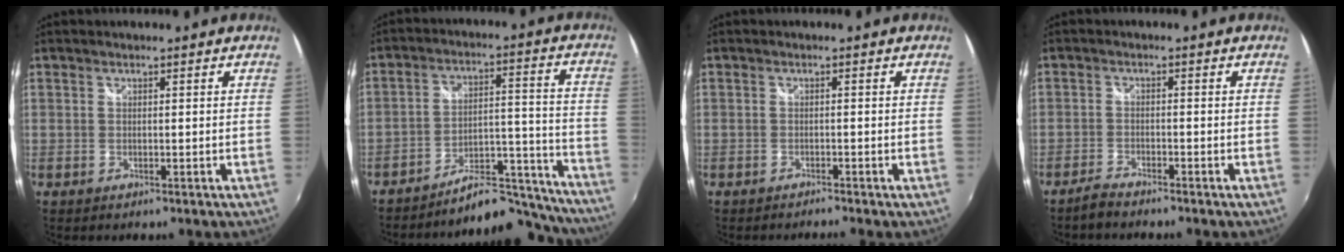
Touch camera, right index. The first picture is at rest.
{"total": 18.1, "force": [-17.4, 3.6, 3.5], "torque": [-0.035, 0.058, -0.234]}
{"total": 1.2, "force": [-1.2, -0.1, 0.0], "torque": [-0.002, -0.009, -0.021]}
{"total": 2.8, "force": [-2.7, 0.4, 0.7], "torque": [-0.031, -0.005, -0.054]}